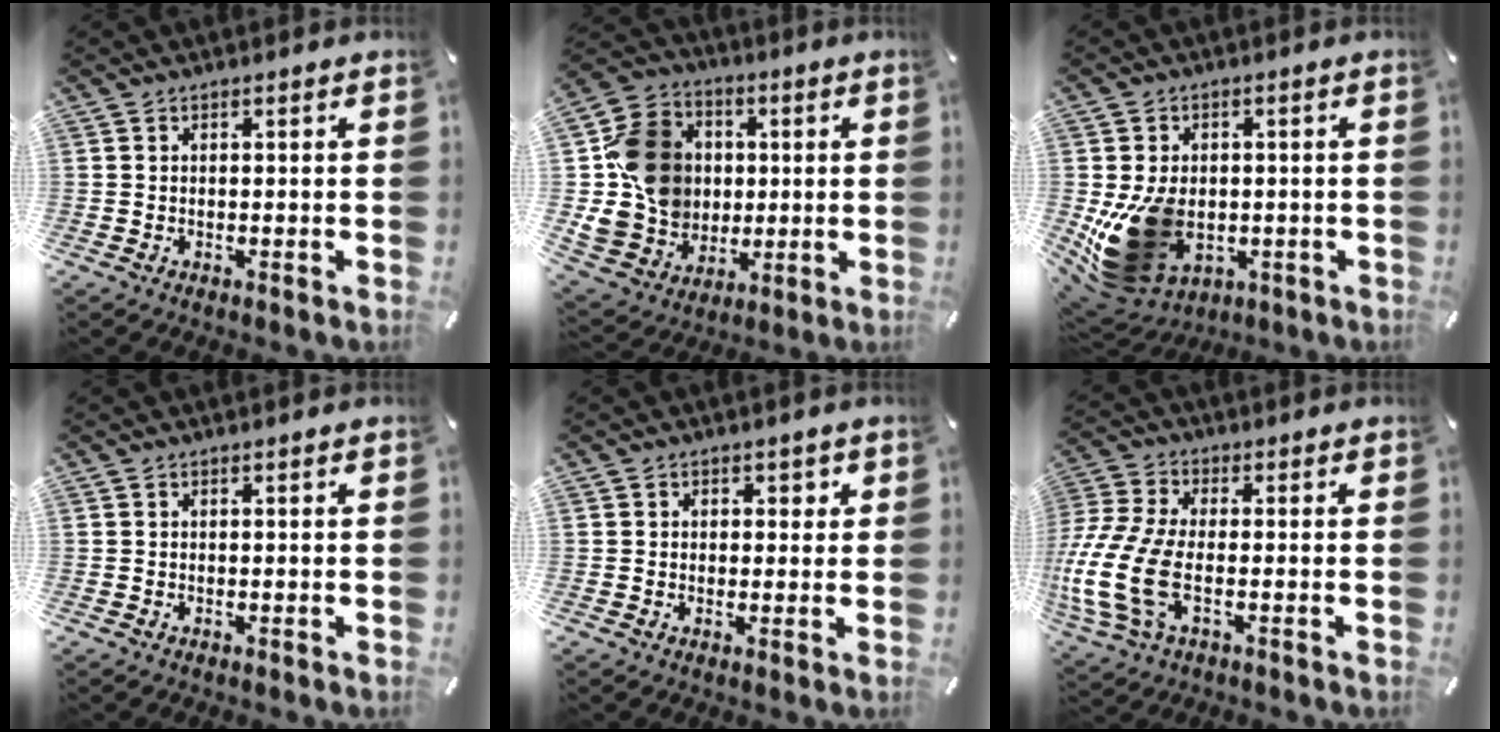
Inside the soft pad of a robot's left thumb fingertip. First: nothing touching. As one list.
[{"total": 16.9, "force": [0.7, 15.3, 7.0], "torque": [-0.135, 0.006, 0.025]}, {"total": 14.7, "force": [-2.3, 11.3, 9.1], "torque": [-0.192, -0.005, -0.037]}, {"total": 0.0}, {"total": 1.8, "force": [0.2, 1.6, 0.6], "torque": [0.002, 0.000, -0.003]}, {"total": 14.5, "force": [-3.4, 8.0, 11.6], "torque": [-0.267, -0.003, -0.058]}]